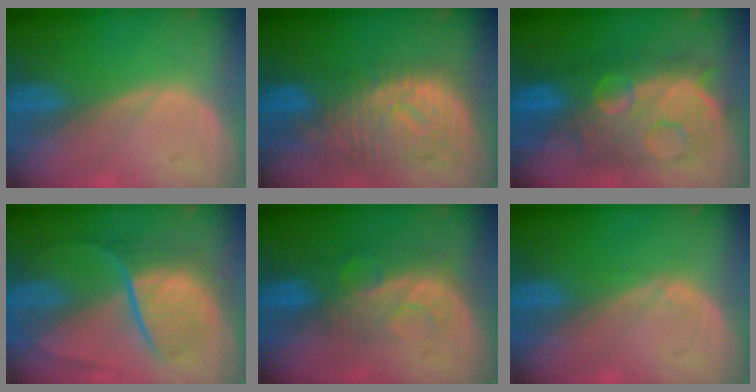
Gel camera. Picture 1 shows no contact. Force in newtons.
{"total": 10.8, "press": 9.6, "slide": 5.0}
{"total": 11.7, "press": 11.6, "slide": 1.1}
{"total": 9.3, "press": 7.7, "slide": 5.2}
{"total": 8.2, "press": 6.9, "slide": 4.4}
{"total": 0.7, "press": 0.6, "slide": 0.2}